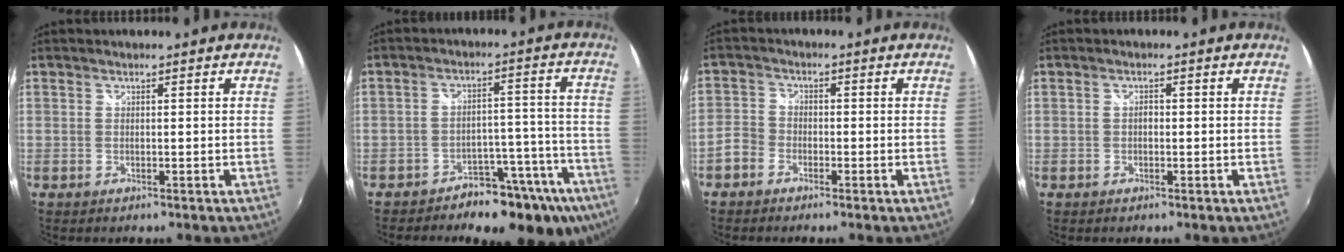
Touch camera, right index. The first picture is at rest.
{"total": 13.8, "force": [-10.2, 6.8, 6.3], "torque": [-0.067, 0.024, -0.130]}
{"total": 3.4, "force": [-2.1, 2.5, 0.9], "torque": [-0.021, 0.010, -0.049]}
{"total": 0.9, "force": [-0.2, 0.7, 0.5], "torque": [-0.008, 0.002, -0.006]}